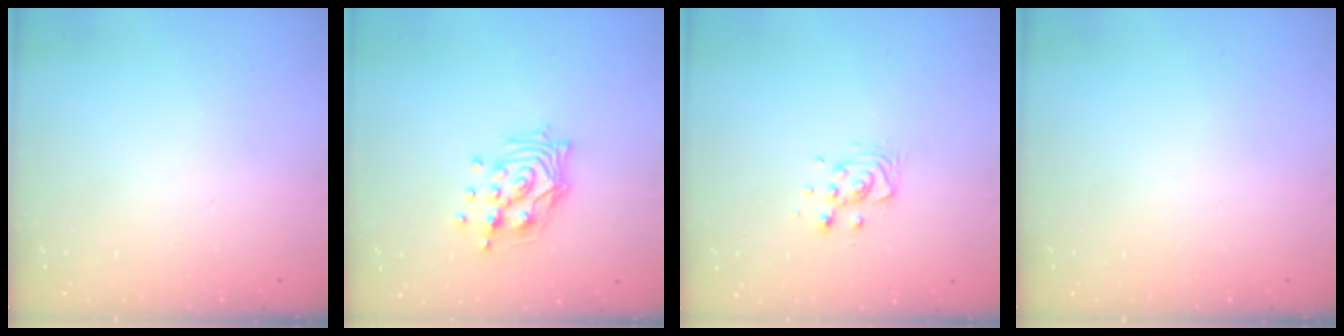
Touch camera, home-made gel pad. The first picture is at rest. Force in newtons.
{"total": 12.0, "press": 12.0, "slide": 0.9}
{"total": 9.3, "press": 9.0, "slide": 2.3}
{"total": 0.0}